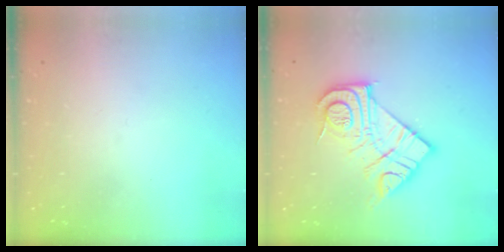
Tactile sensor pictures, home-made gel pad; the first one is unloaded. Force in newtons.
{"total": 16.8, "press": 16.7, "slide": 1.2}